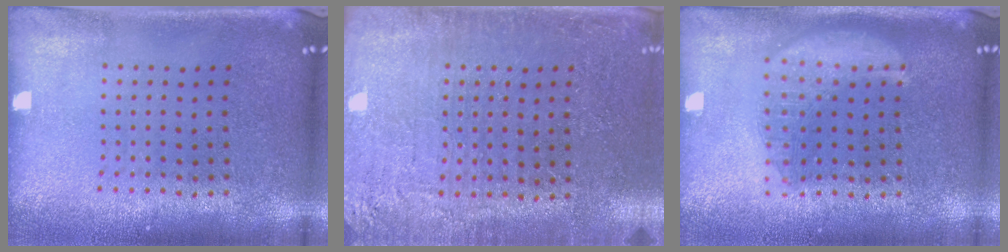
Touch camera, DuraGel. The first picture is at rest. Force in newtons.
{"total": 2.8, "press": 2.8, "slide": 0.4}
{"total": 2.8, "press": 2.7, "slide": 0.4}